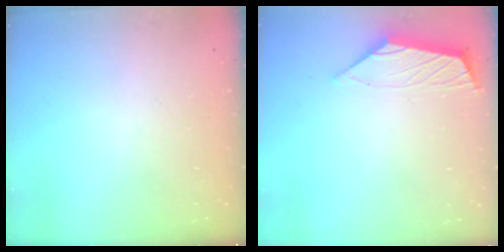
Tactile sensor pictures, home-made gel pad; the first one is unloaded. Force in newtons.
{"total": 2.9, "press": 2.8, "slide": 0.6}